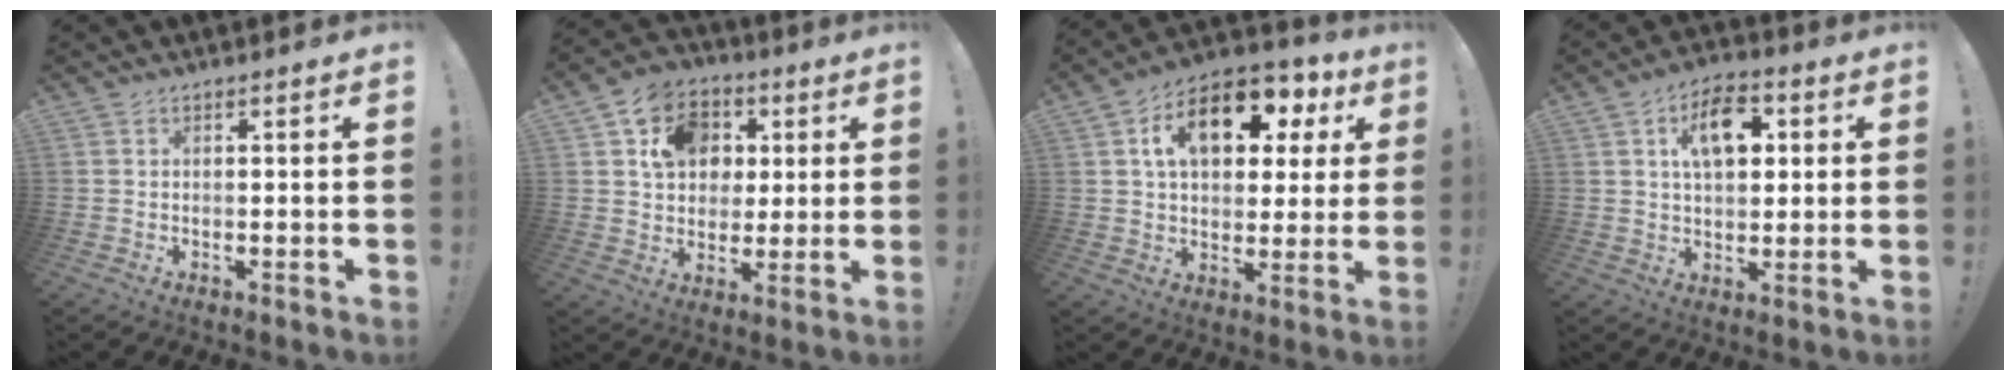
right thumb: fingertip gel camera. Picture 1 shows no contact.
{"total": 14.5, "force": [4.7, 12.1, 6.5], "torque": [-0.089, -0.011, 0.096]}
{"total": 16.7, "force": [6.4, 9.9, 11.8], "torque": [-0.188, -0.012, 0.110]}
{"total": 11.9, "force": [3.9, 7.4, 8.5], "torque": [-0.115, 0.001, 0.065]}